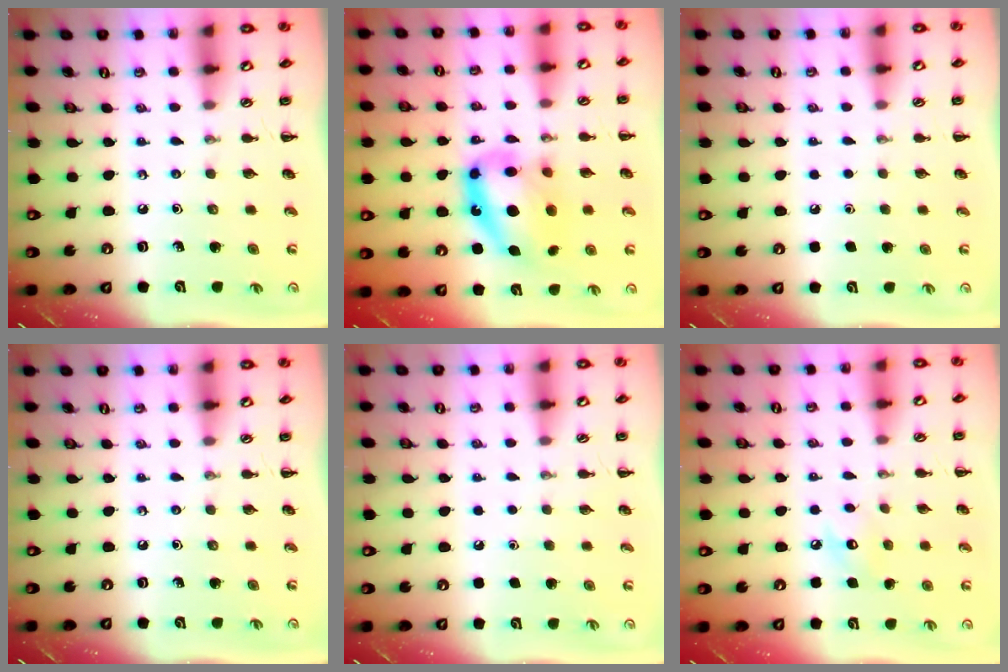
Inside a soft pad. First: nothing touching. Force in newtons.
{"total": 14.4, "press": 13.9, "slide": 3.6}
{"total": 1.6, "press": 1.6, "slide": 0.1}
{"total": 0.0}
{"total": 1.8, "press": 1.7, "slide": 0.1}
{"total": 6.3, "press": 6.3, "slide": 1.1}